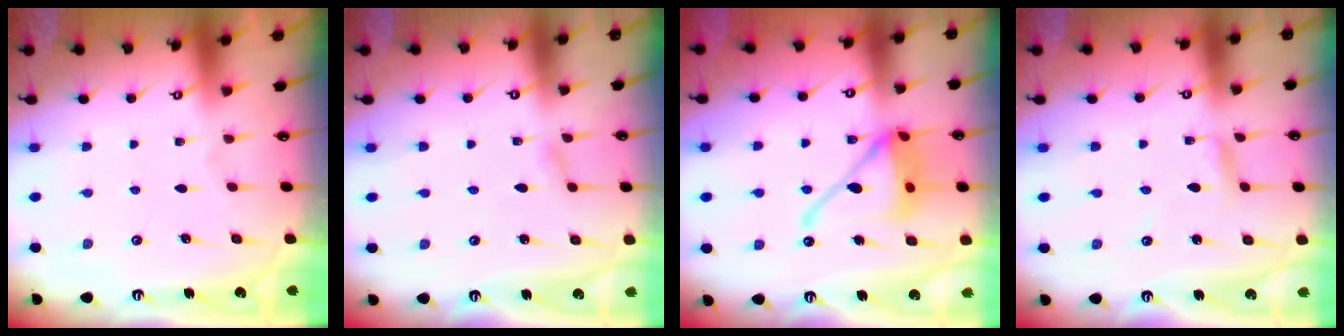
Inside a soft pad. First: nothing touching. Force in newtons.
{"total": 1.6, "press": 1.6, "slide": 0.1}
{"total": 14.9, "press": 14.8, "slide": 2.0}
{"total": 2.3, "press": 2.3, "slide": 0.2}